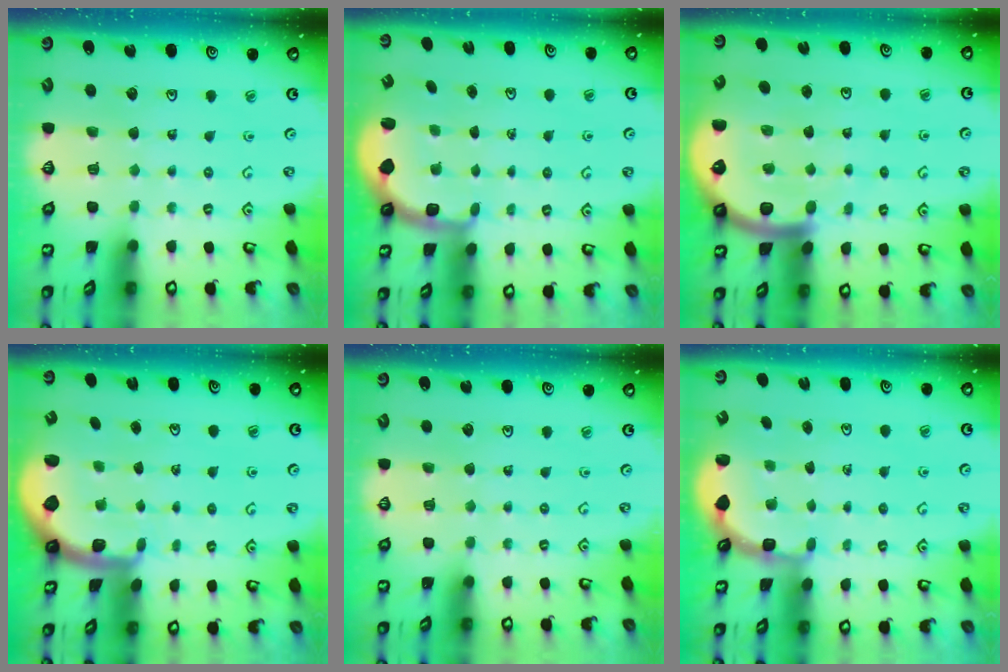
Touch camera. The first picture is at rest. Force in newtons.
{"total": 3.0, "press": 2.1, "slide": 2.1}
{"total": 7.2, "press": 7.1, "slide": 1.0}
{"total": 1.1, "press": 1.0, "slide": 0.3}
{"total": 0.0}
{"total": 2.5, "press": 1.9, "slide": 1.6}